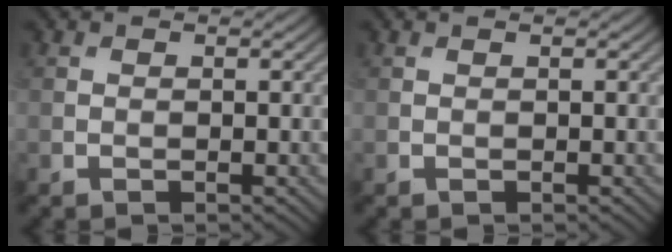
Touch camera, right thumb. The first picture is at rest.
{"total": 0.0}